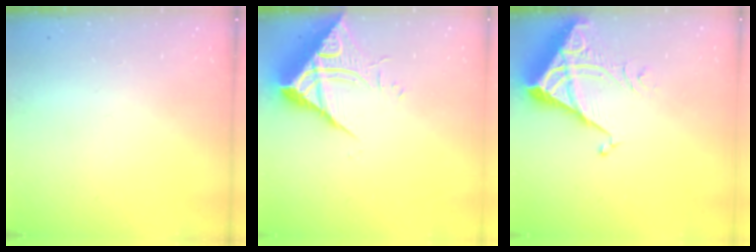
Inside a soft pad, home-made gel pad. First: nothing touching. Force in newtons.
{"total": 10.5, "press": 10.4, "slide": 1.0}
{"total": 5.4, "press": 5.4, "slide": 0.7}